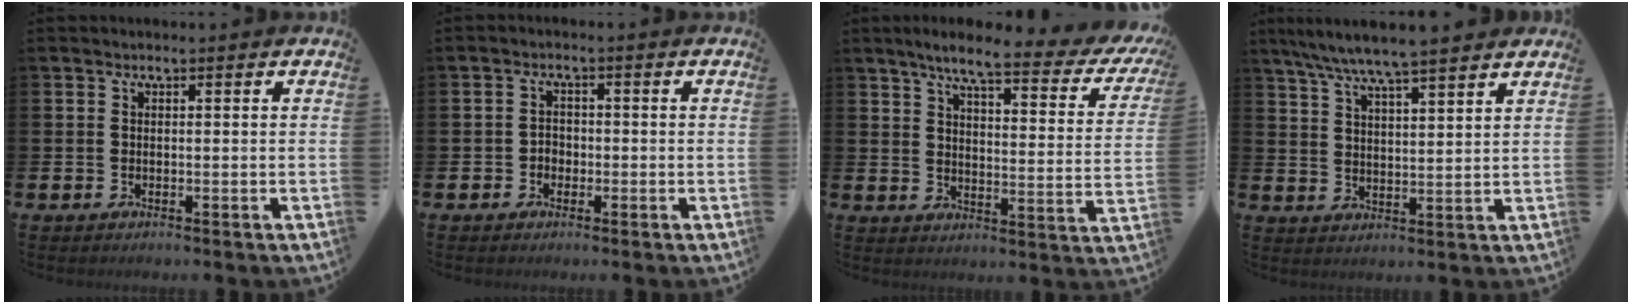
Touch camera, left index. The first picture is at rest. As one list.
[{"total": 1.8, "force": [-0.8, 1.6, 0.5], "torque": [-0.013, 0.005, -0.018]}, {"total": 6.9, "force": [5.5, 0.9, 4.1], "torque": [-0.086, -0.038, 0.083]}, {"total": 6.9, "force": [6.5, 0.0, 2.3], "torque": [-0.067, -0.030, 0.116]}]